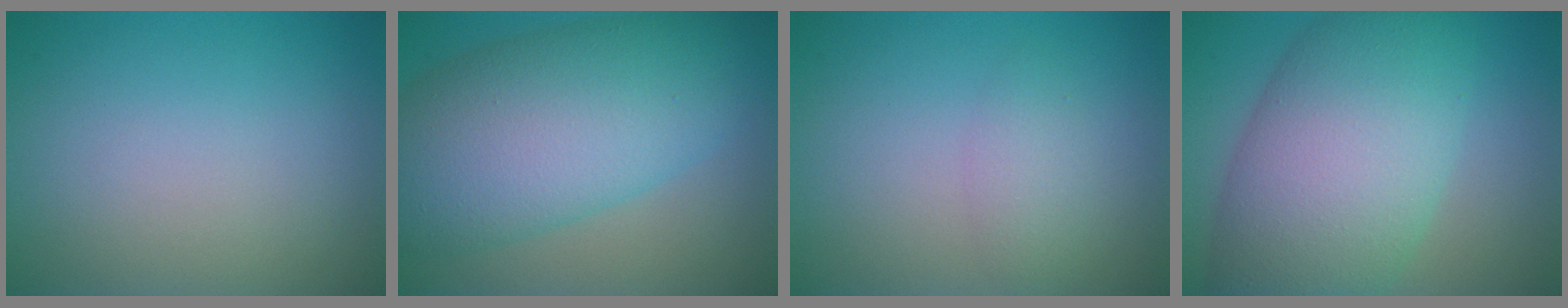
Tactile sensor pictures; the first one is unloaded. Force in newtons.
{"total": 11.8, "press": 11.8, "slide": 0.2}
{"total": 1.8, "press": 1.8, "slide": 0.0}
{"total": 12.3, "press": 12.3, "slide": 0.2}